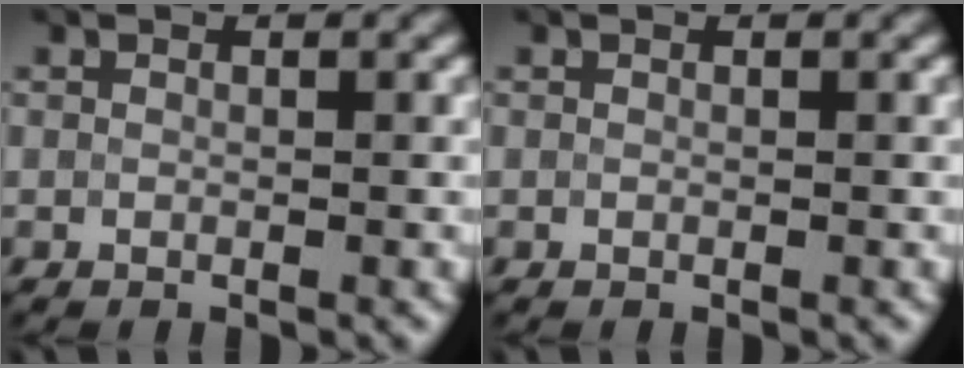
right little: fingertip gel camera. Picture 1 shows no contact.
{"total": 0.0}